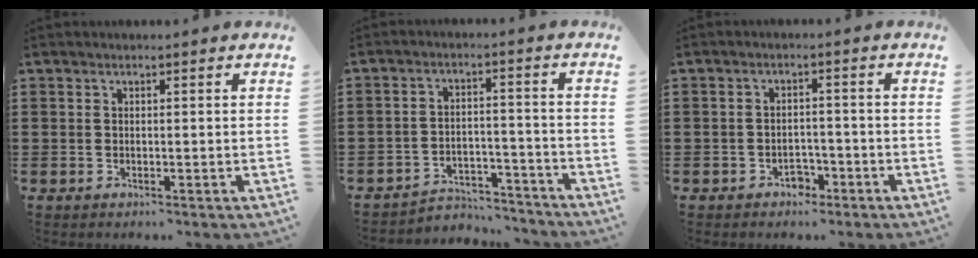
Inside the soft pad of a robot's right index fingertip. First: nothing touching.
{"total": 4.7, "force": [-4.5, 1.0, 0.7], "torque": [-0.015, 0.010, -0.091]}
{"total": 2.4, "force": [-1.9, 1.3, 0.8], "torque": [-0.019, -0.001, -0.039]}